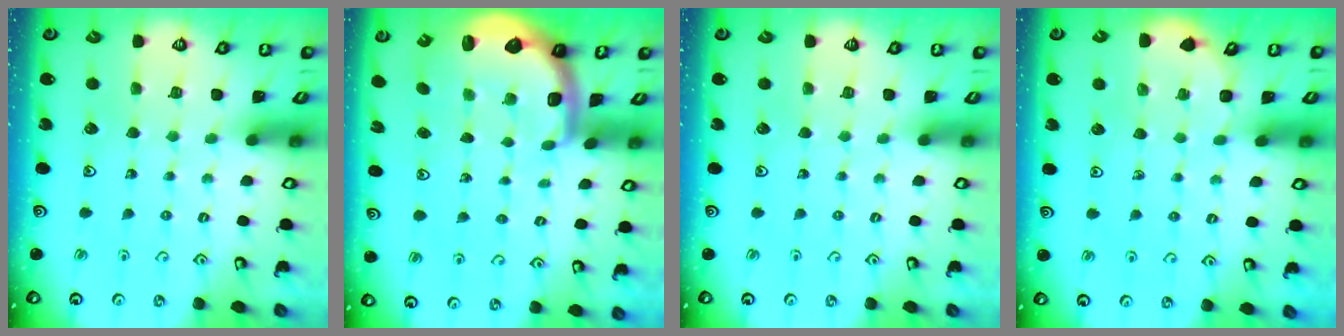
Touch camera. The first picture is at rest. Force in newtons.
{"total": 3.2, "press": 2.5, "slide": 2.1}
{"total": 0.0}
{"total": 2.6, "press": 2.6, "slide": 0.3}